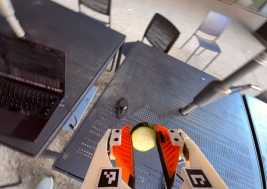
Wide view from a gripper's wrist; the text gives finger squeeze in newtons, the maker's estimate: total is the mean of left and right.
{"total": 11.2, "left": 11.7, "right": 10.7}